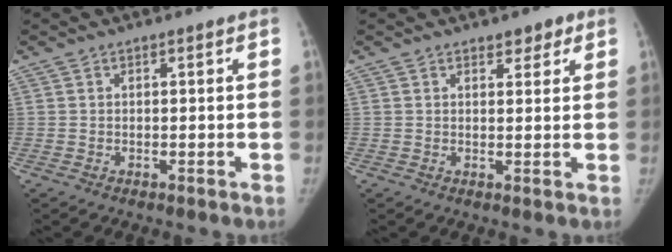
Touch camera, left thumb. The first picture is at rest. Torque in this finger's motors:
{"motor_torque": [-0.10, 0.00, 0.06, 0.26, 0.00]}